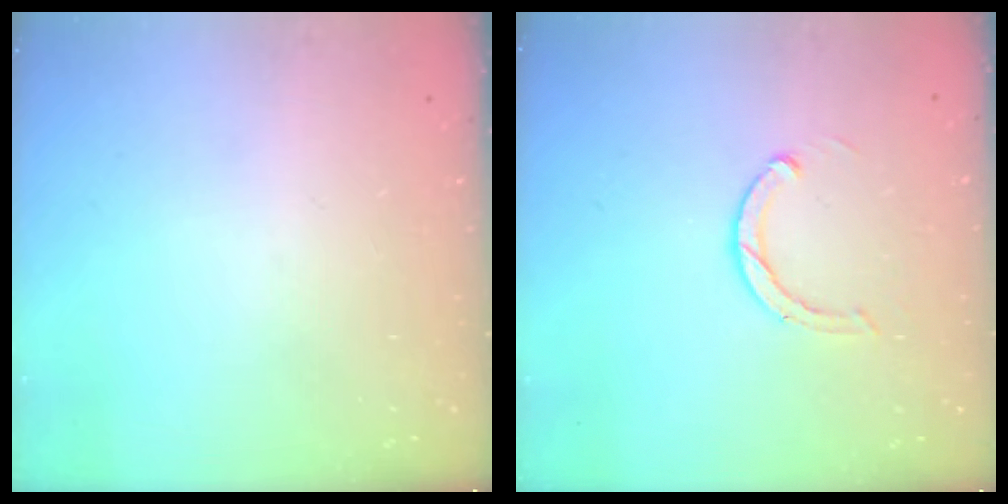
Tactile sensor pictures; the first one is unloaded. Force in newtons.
{"total": 2.9, "press": 2.9, "slide": 0.4}